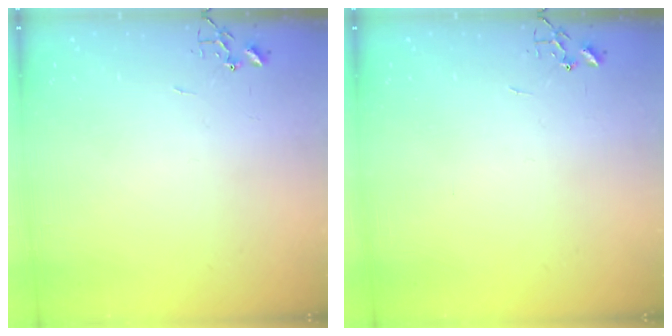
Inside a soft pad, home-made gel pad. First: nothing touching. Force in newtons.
{"total": 0.0}